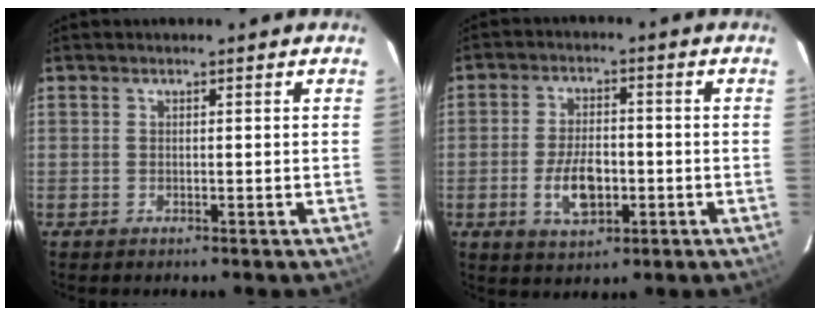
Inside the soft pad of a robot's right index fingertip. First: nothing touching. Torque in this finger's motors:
{"motor_torque": [1.41, -0.11, 0.62, 0.06]}